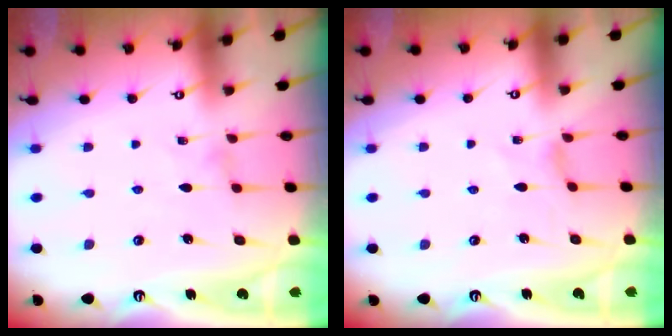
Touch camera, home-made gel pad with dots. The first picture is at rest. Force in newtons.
{"total": 0.0}